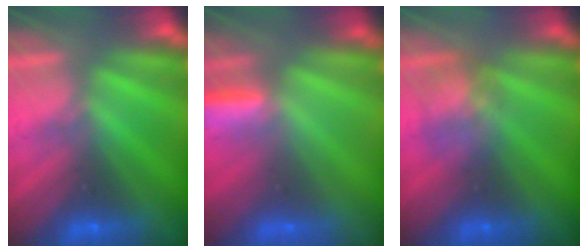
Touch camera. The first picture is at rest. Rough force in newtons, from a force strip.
{"total": 3.0}
{"total": 2.3}